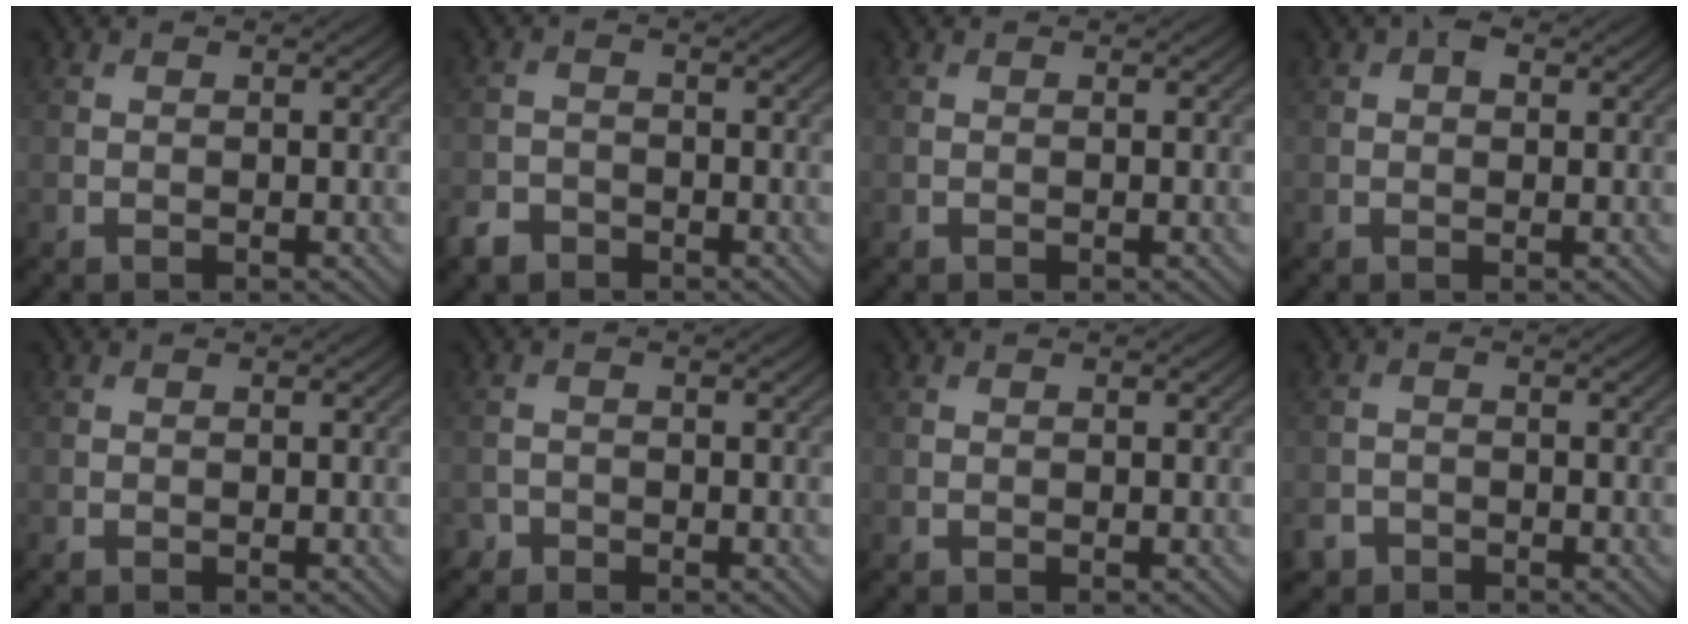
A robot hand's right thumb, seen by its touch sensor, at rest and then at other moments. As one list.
[{"total": 2.7, "force": [-2.1, 1.6, 0.8], "torque": [-0.017, -0.004, -0.051]}, {"total": 0.0}, {"total": 1.8, "force": [0.7, 1.1, 1.2], "torque": [-0.018, 0.004, 0.007]}, {"total": 0.0}, {"total": 1.3, "force": [-1.1, 0.7, 0.0], "torque": [0.003, 0.001, -0.025]}, {"total": 0.0}, {"total": 2.2, "force": [-1.7, 1.3, 0.4], "torque": [-0.010, -0.004, -0.038]}]